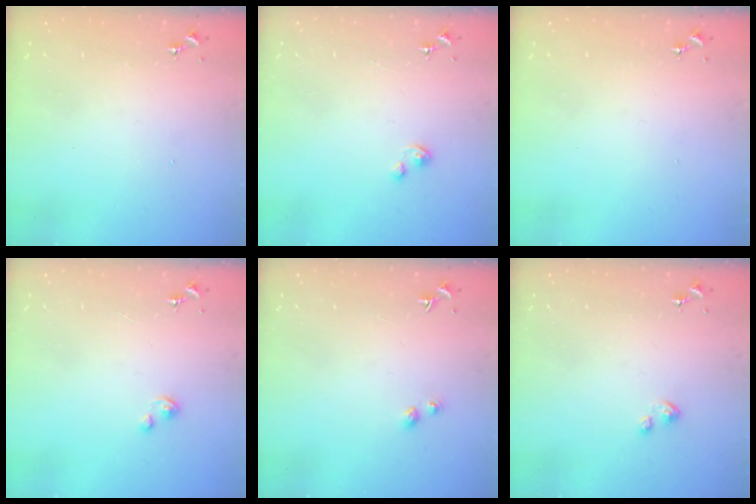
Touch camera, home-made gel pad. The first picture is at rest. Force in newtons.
{"total": 1.9, "press": 1.9, "slide": 0.1}
{"total": 0.0}
{"total": 1.9, "press": 1.9, "slide": 0.1}
{"total": 2.7, "press": 2.7, "slide": 0.2}
{"total": 3.4, "press": 3.4, "slide": 0.6}